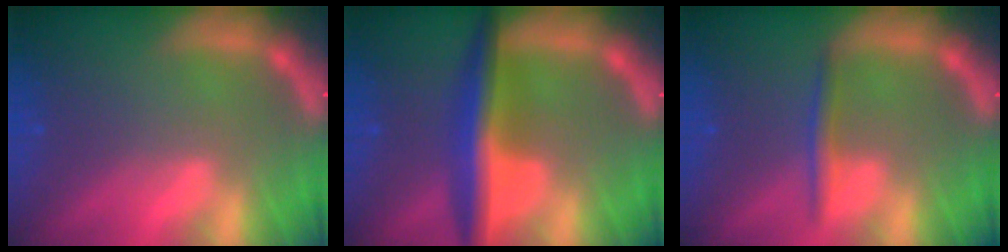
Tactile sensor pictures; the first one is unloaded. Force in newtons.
{"total": 6.6}
{"total": 1.9}